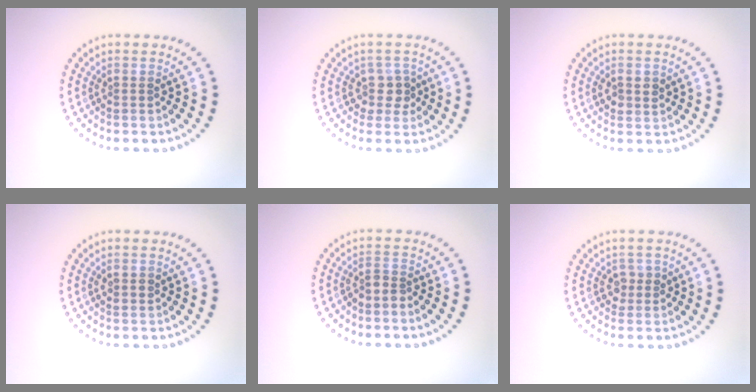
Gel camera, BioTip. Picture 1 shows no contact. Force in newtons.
{"total": 2.0, "press": 1.6, "slide": 1.3}
{"total": 1.6, "press": 1.5, "slide": 0.4}
{"total": 1.0, "press": 1.0, "slide": 0.3}
{"total": 1.5, "press": 1.2, "slide": 1.0}
{"total": 1.4, "press": 1.3, "slide": 0.6}